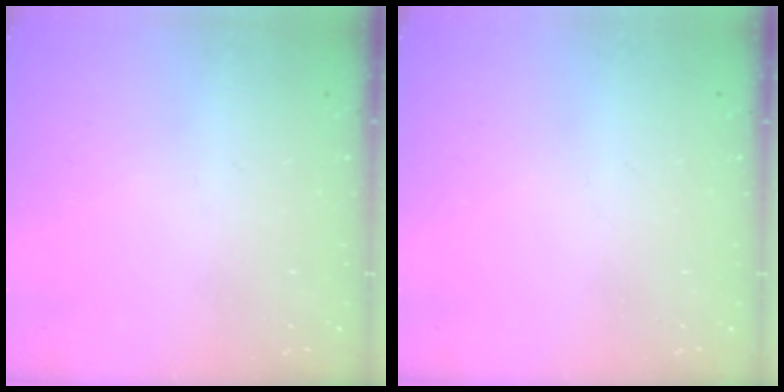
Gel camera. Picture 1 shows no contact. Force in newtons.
{"total": 0.0}